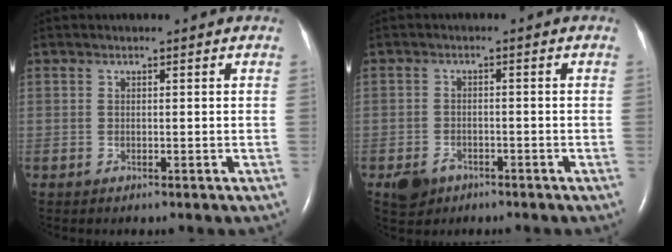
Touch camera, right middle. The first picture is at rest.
{"total": 3.7, "force": [-2.3, 2.6, 1.4], "torque": [-0.029, 0.002, -0.031]}